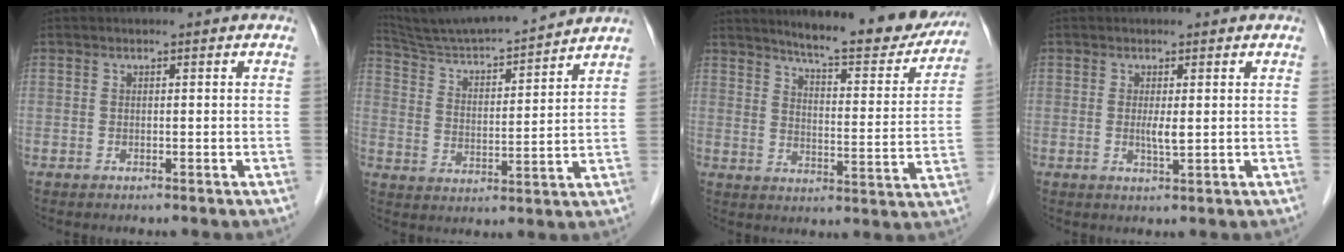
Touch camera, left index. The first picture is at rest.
{"total": 17.0, "force": [15.9, -0.5, 6.0], "torque": [-0.113, 0.000, 0.246]}
{"total": 18.5, "force": [16.5, 2.8, 8.1], "torque": [-0.100, -0.040, 0.204]}
{"total": 2.0, "force": [0.1, 0.3, 2.0], "torque": [-0.042, -0.005, 0.004]}